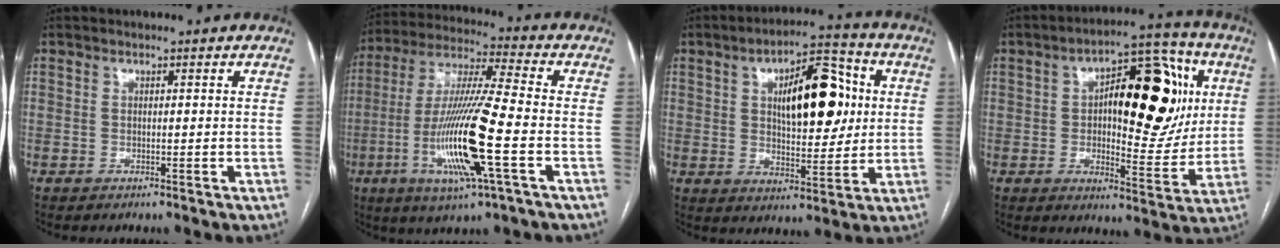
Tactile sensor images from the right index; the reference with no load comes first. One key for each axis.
{"total": 17.1, "fx": -5.0, "fy": 0.5, "fz": 16.3, "tx": -0.335, "ty": -0.017, "tz": -0.095}
{"total": 14.4, "fx": 3.2, "fy": 5.6, "fz": 12.9, "tx": -0.195, "ty": 0.023, "tz": 0.051}
{"total": 19.0, "fx": 3.7, "fy": 7.4, "fz": 17.1, "tx": -0.234, "ty": 0.035, "tz": 0.057}